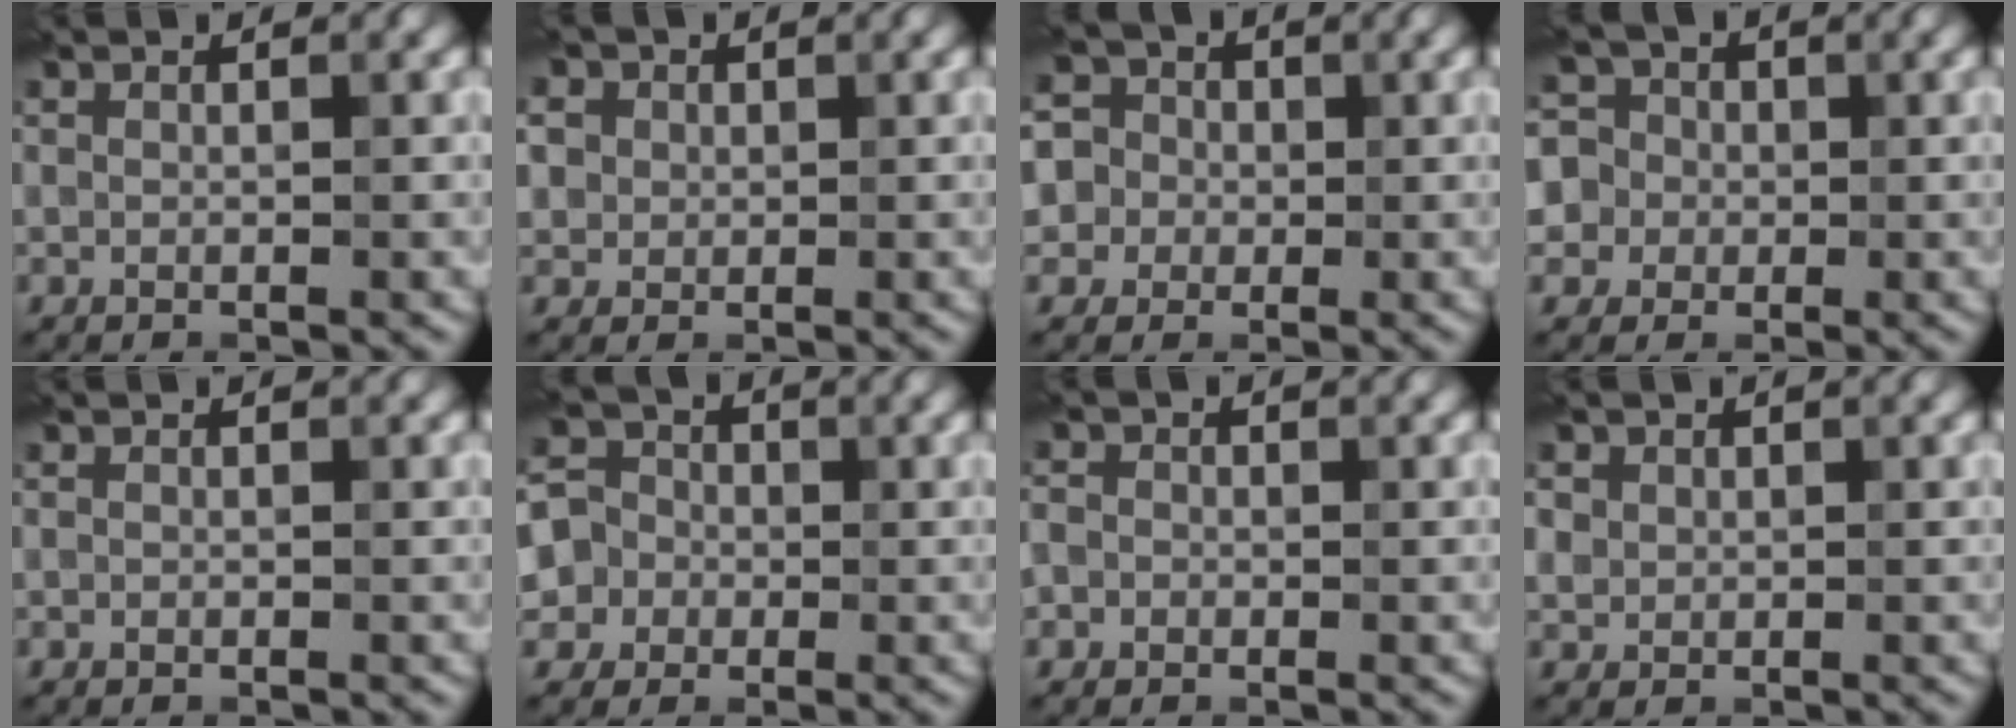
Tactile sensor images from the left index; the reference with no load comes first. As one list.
[{"total": 9.9, "force": [3.7, 8.0, 4.5], "torque": [-0.096, 0.036, 0.027]}, {"total": 7.5, "force": [1.6, 6.8, 2.5], "torque": [-0.059, 0.049, -0.002]}, {"total": 8.6, "force": [2.5, 7.6, 3.3], "torque": [-0.080, 0.051, 0.017]}, {"total": 0.0}, {"total": 5.3, "force": [-0.5, 5.2, 1.1], "torque": [-0.023, 0.027, -0.039]}, {"total": 2.8, "force": [-0.2, 2.6, 0.9], "torque": [0.004, 0.023, -0.036]}, {"total": 2.3, "force": [0.9, 1.9, 0.8], "torque": [-0.016, 0.011, 0.023]}]